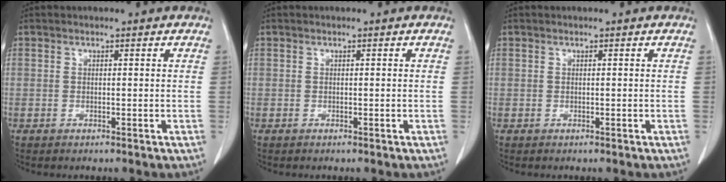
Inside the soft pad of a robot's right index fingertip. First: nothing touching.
{"total": 0.0}
{"total": 0.0}